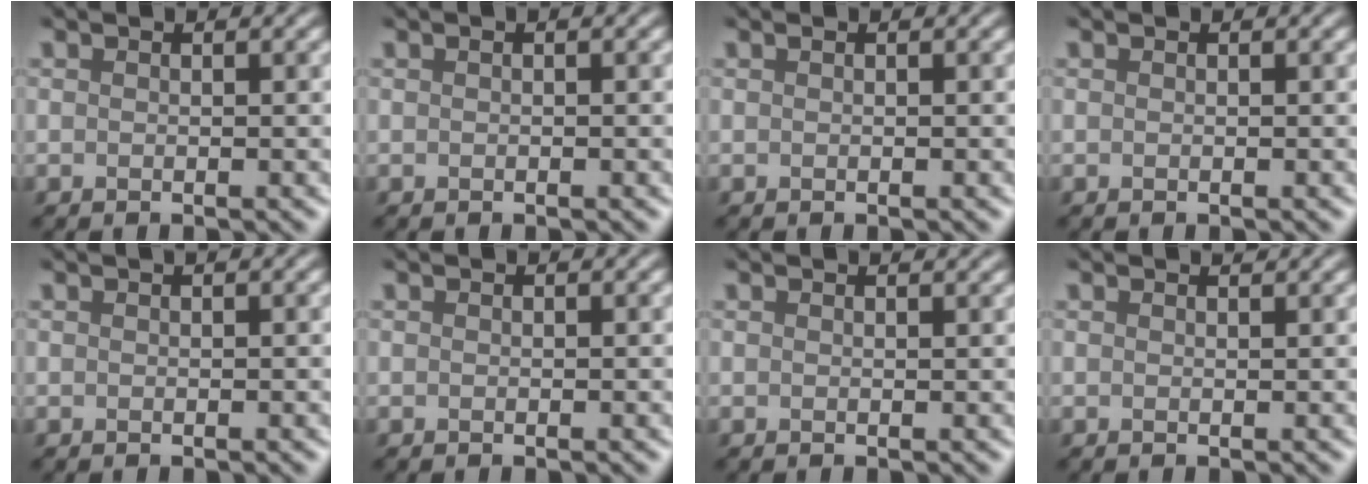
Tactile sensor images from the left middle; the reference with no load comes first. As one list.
[{"total": 0.7, "force": [0.3, 0.3, 0.6], "torque": [-0.003, 0.005, 0.000]}, {"total": 0.0}, {"total": 0.0}, {"total": 0.8, "force": [0.3, 0.3, 0.7], "torque": [-0.002, 0.006, -0.002]}, {"total": 0.0}, {"total": 1.6, "force": [1.1, 0.9, 0.8], "torque": [0.006, 0.019, -0.007]}, {"total": 0.9, "force": [0.8, 0.3, 0.3], "torque": [0.003, 0.011, -0.004]}]